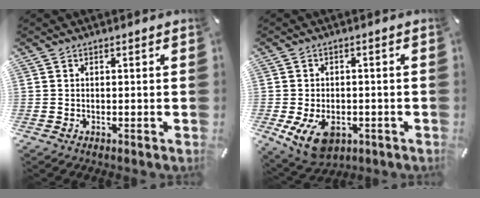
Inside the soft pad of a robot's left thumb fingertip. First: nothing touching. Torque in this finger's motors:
{"motor_torque": [1.56, 1.86, 1.03, 0.45, 0.34]}